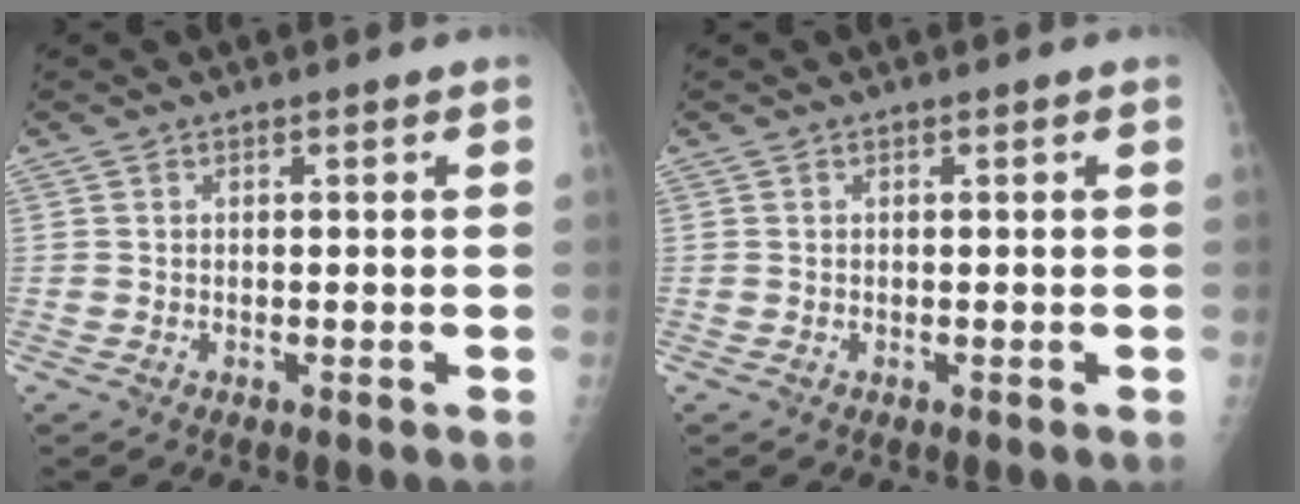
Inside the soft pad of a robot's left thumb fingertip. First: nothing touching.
{"total": 0.0}